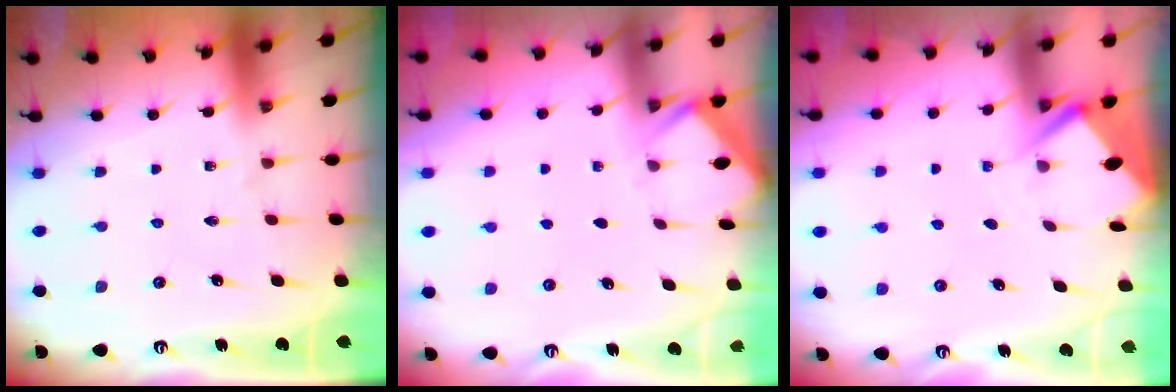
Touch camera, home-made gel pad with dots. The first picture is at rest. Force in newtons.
{"total": 2.4, "press": 2.3, "slide": 0.4}
{"total": 2.9, "press": 2.8, "slide": 0.4}